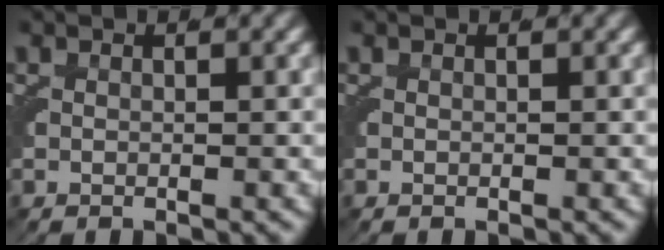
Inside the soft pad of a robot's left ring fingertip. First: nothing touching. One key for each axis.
{"total": 0.0}